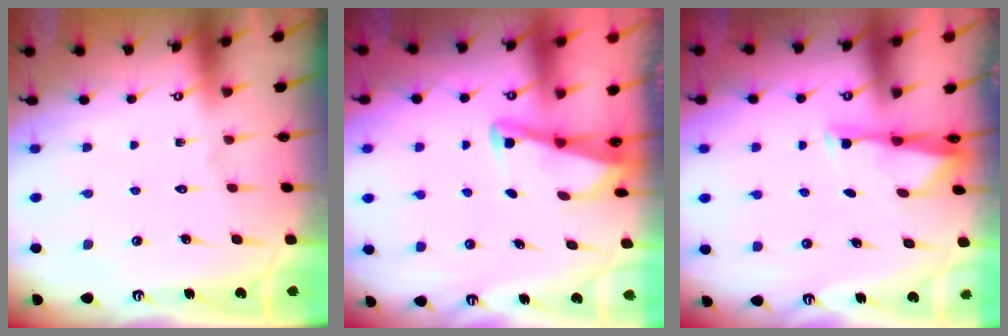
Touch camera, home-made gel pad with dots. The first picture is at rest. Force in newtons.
{"total": 3.0, "press": 3.0, "slide": 0.4}
{"total": 2.9, "press": 2.9, "slide": 0.6}